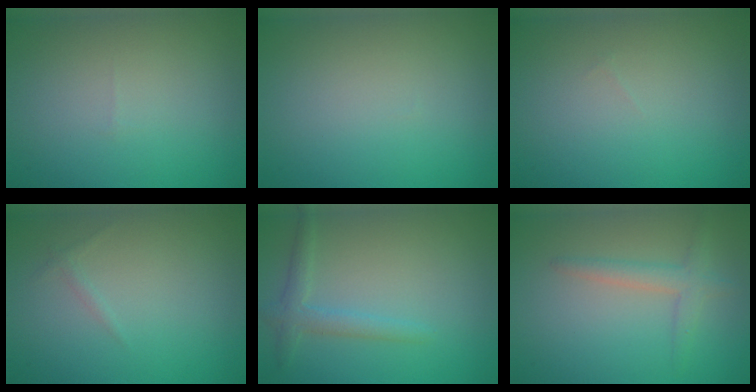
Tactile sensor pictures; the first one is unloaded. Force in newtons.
{"total": 0.0}
{"total": 0.0}
{"total": 0.5, "press": 0.5, "slide": 0.1}
{"total": 2.0, "press": 2.0, "slide": 0.1}
{"total": 2.3, "press": 2.3, "slide": 0.1}